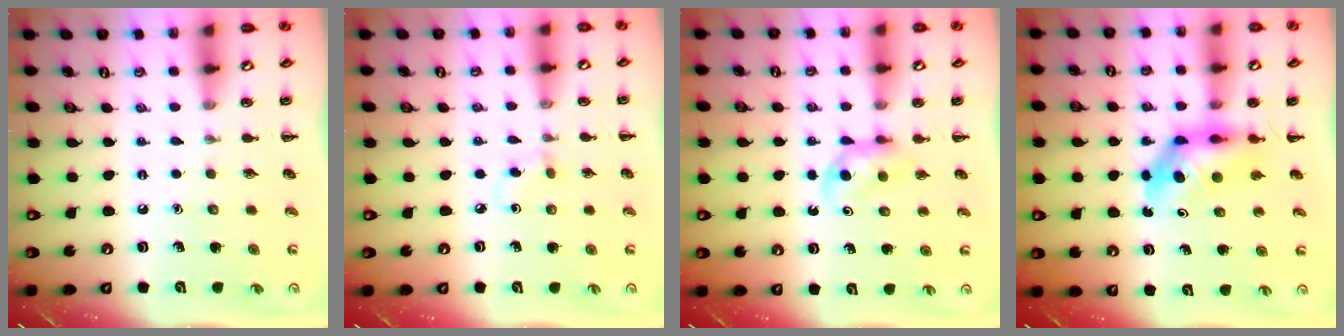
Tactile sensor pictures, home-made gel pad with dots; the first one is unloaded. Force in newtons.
{"total": 3.0, "press": 2.7, "slide": 1.3}
{"total": 4.3, "press": 4.0, "slide": 1.4}
{"total": 5.5, "press": 5.4, "slide": 1.0}